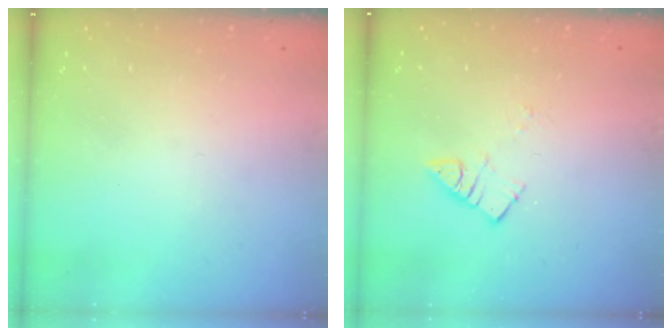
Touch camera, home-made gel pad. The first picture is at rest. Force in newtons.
{"total": 4.1, "press": 4.1, "slide": 0.2}